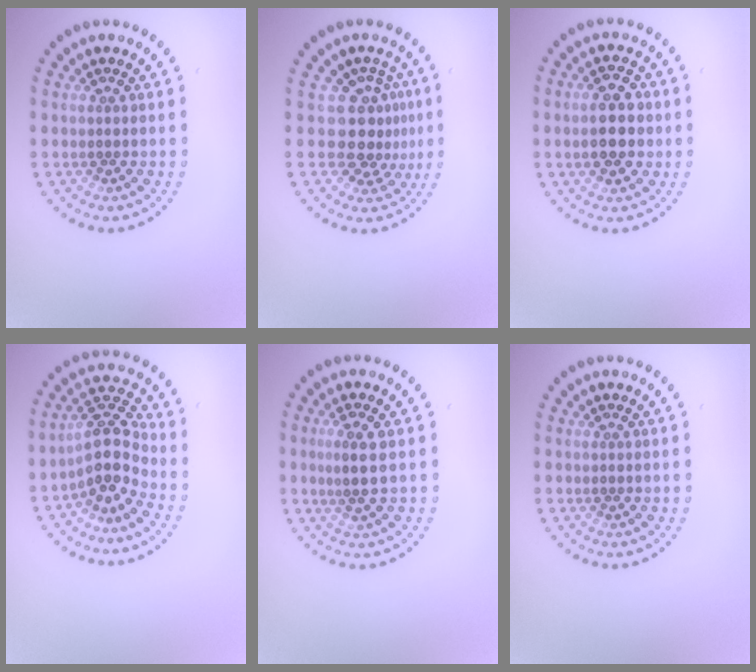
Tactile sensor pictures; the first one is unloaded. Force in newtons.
{"total": 3.6, "press": 2.6, "slide": 2.5}
{"total": 4.6, "press": 4.6, "slide": 0.3}
{"total": 4.0, "press": 3.5, "slide": 2.0}
{"total": 2.4, "press": 2.2, "slide": 0.9}
{"total": 0.0}